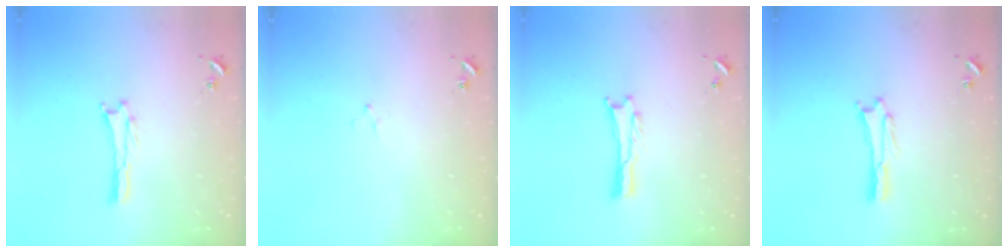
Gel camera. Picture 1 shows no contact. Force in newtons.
{"total": 1.5, "press": 1.5, "slide": 0.2}
{"total": 0.0}
{"total": 1.6, "press": 1.6, "slide": 0.2}